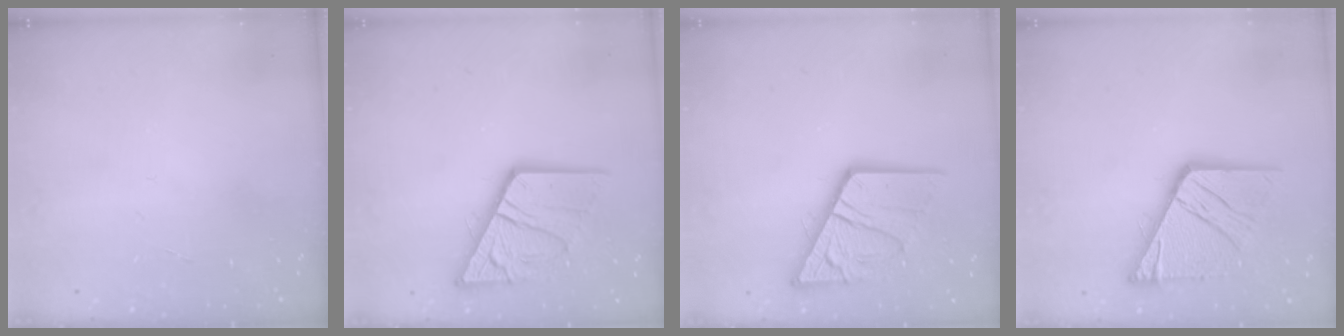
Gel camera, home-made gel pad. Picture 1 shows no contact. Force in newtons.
{"total": 16.6, "press": 16.6, "slide": 1.7}
{"total": 16.6, "press": 16.6, "slide": 1.7}
{"total": 16.3, "press": 16.2, "slide": 1.8}